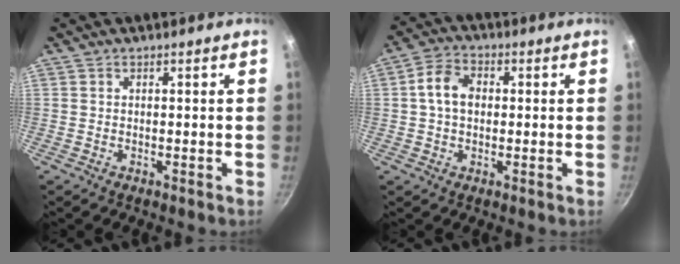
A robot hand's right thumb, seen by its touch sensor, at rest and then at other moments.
{"total": 6.6, "force": [0.5, 4.8, 4.5], "torque": [-0.071, 0.017, -0.001]}